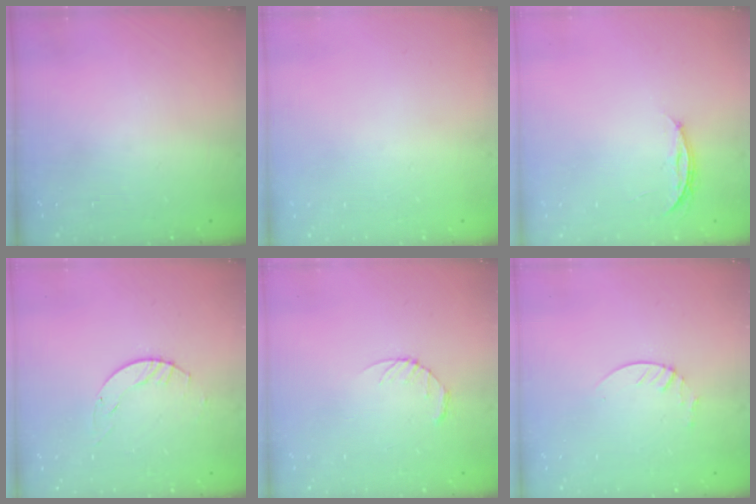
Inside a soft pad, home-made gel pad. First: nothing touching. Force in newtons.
{"total": 0.0}
{"total": 3.8, "press": 3.8, "slide": 0.5}
{"total": 2.9, "press": 2.9, "slide": 0.4}
{"total": 3.2, "press": 3.2, "slide": 0.5}
{"total": 1.9, "press": 1.9, "slide": 0.2}